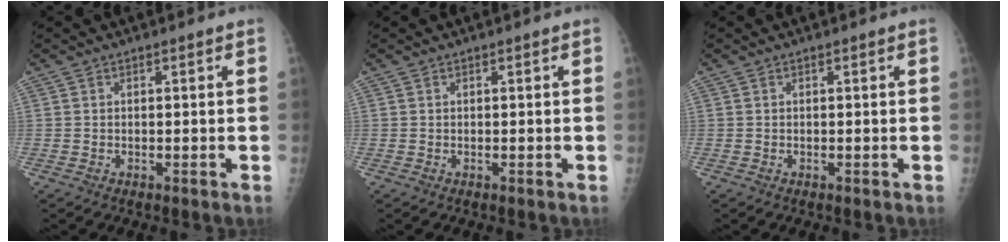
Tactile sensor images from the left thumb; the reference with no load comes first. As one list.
[{"total": 0.0}, {"total": 0.0}]